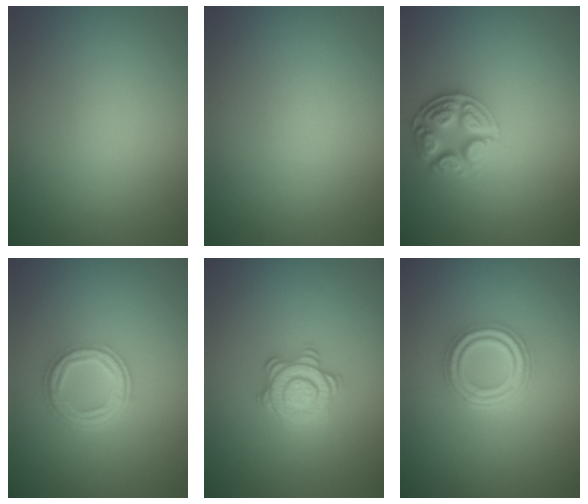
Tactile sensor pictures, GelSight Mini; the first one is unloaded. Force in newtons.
{"total": 0.0}
{"total": 3.4, "press": 3.0, "slide": 1.6}
{"total": 3.9, "press": 2.9, "slide": 2.6}
{"total": 3.5, "press": 3.0, "slide": 1.9}
{"total": 4.2, "press": 3.3, "slide": 2.7}